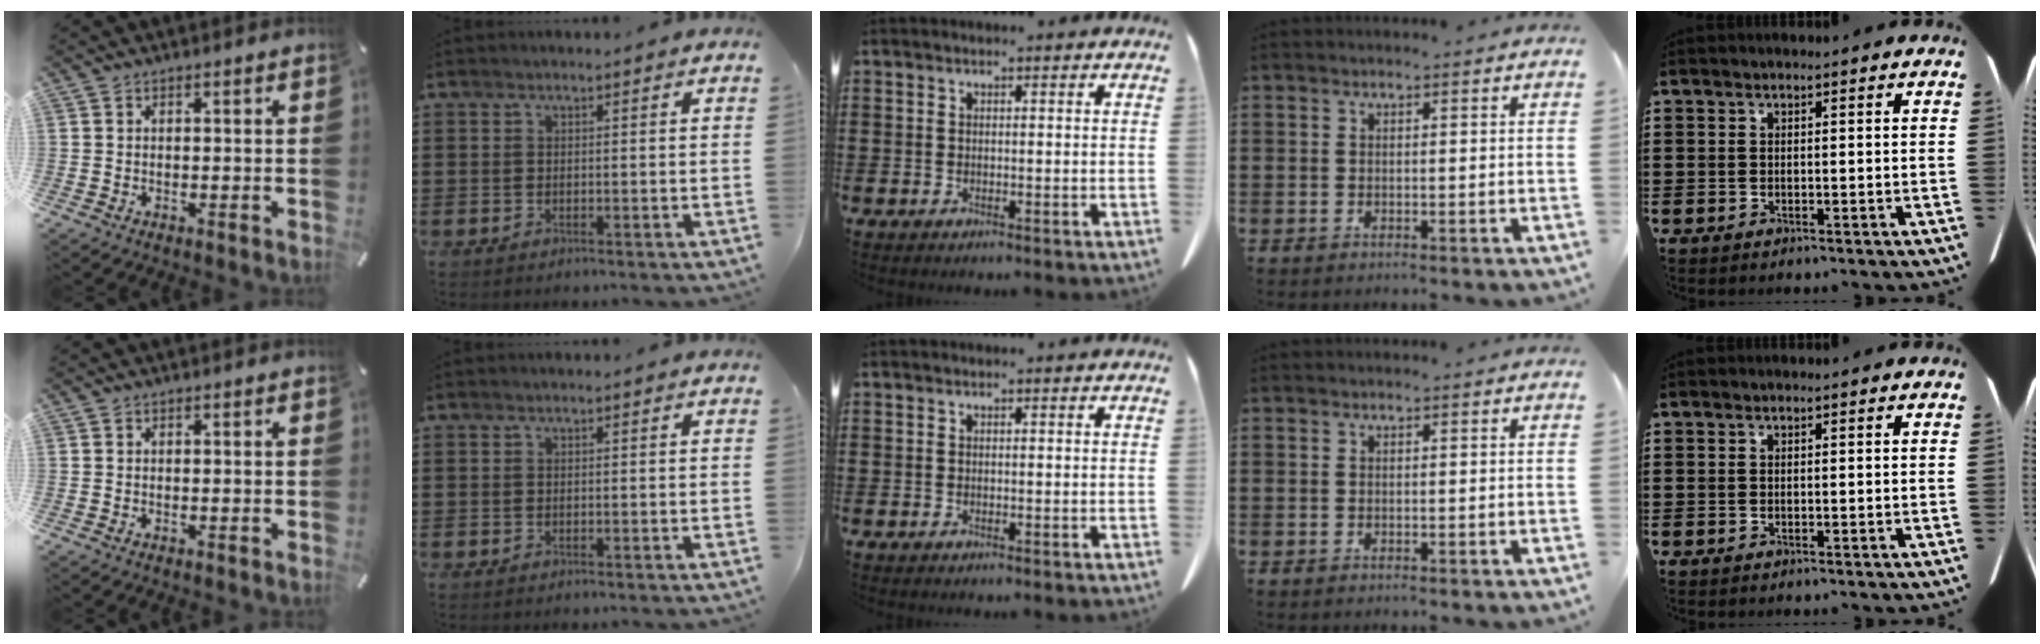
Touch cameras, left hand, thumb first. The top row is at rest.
{}